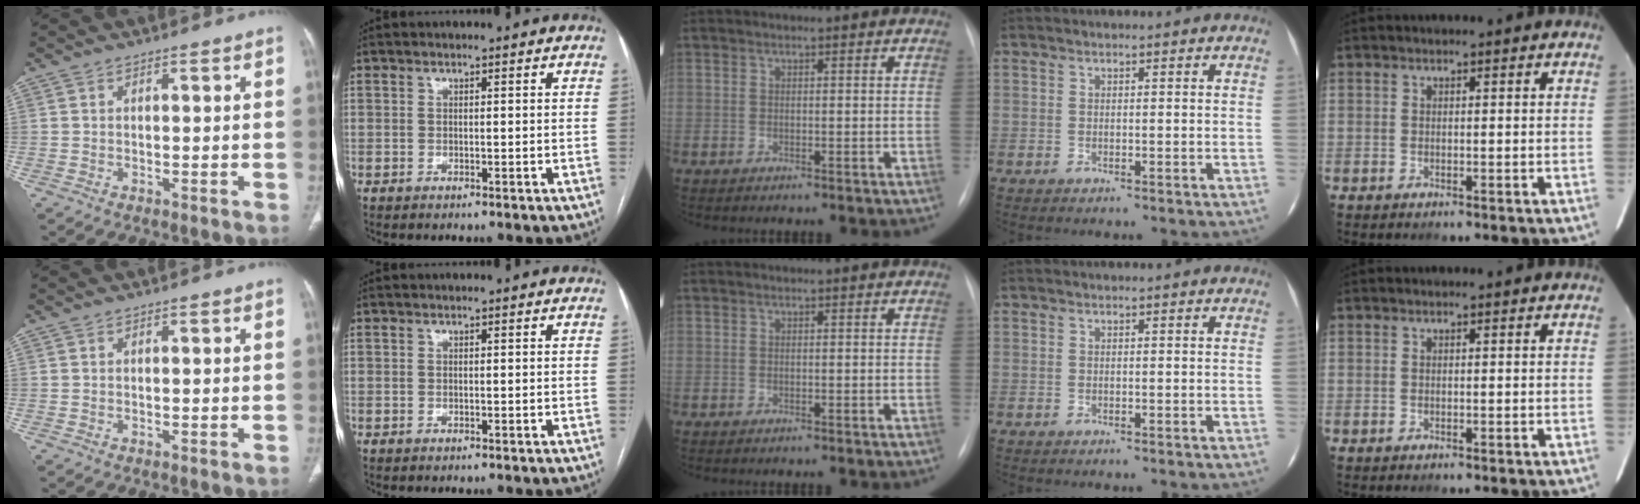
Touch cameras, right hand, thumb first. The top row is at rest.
{}